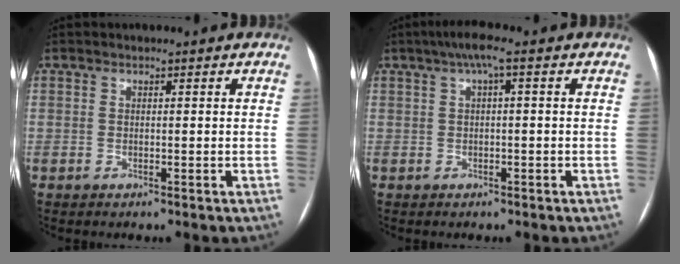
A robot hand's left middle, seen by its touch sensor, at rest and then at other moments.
{"total": 3.4, "force": [1.2, 0.3, 3.1], "torque": [-0.054, 0.021, 0.022]}